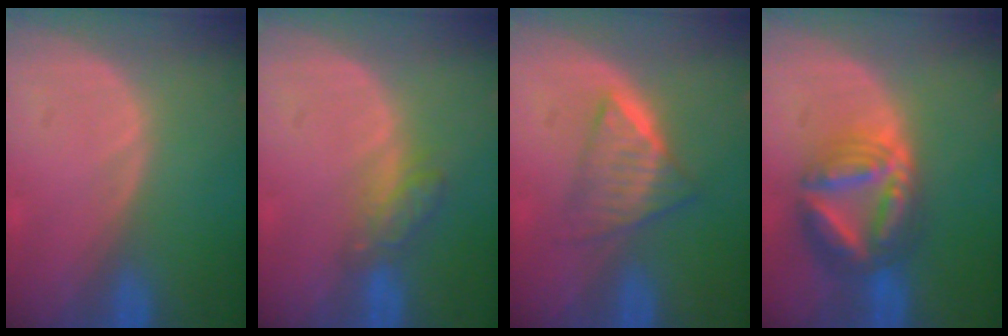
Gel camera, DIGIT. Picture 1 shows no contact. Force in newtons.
{"total": 4.5, "press": 4.1, "slide": 1.9}
{"total": 6.2, "press": 5.3, "slide": 3.3}
{"total": 9.0, "press": 8.9, "slide": 0.9}